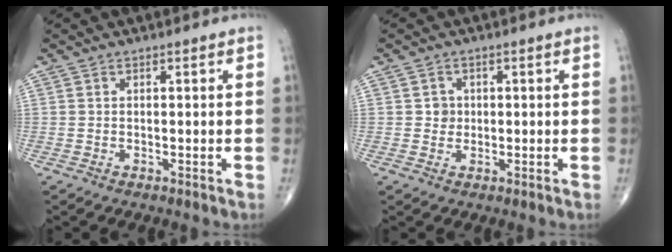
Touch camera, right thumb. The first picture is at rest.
{"total": 2.1, "force": [0.1, 2.0, 0.7], "torque": [0.002, 0.004, 0.000]}